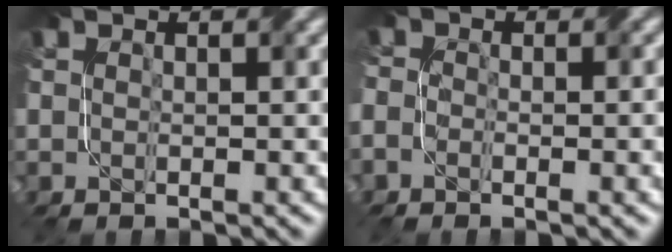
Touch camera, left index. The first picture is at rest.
{"total": 3.4, "force": [-1.1, 2.0, 2.5], "torque": [-0.029, 0.005, -0.022]}